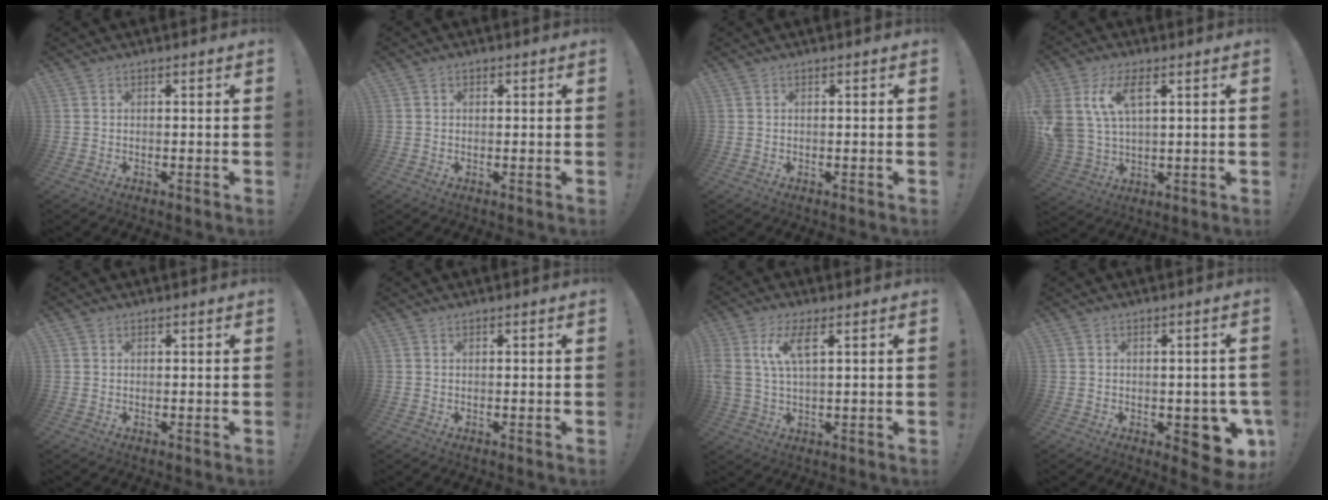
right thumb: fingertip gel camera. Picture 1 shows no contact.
{"total": 0.8, "force": [0.1, 0.7, 0.3], "torque": [-0.004, 0.002, 0.001]}
{"total": 0.0}
{"total": 11.7, "force": [5.1, 6.6, 8.2], "torque": [-0.189, -0.008, 0.095]}
{"total": 0.6, "force": [0.4, 0.4, 0.0], "torque": [0.006, -0.002, 0.008]}
{"total": 0.0}
{"total": 8.3, "force": [3.3, 3.2, 6.9], "torque": [-0.142, -0.004, 0.060]}
{"total": 8.9, "force": [-3.1, 4.7, 6.9], "torque": [-0.068, 0.016, -0.040]}